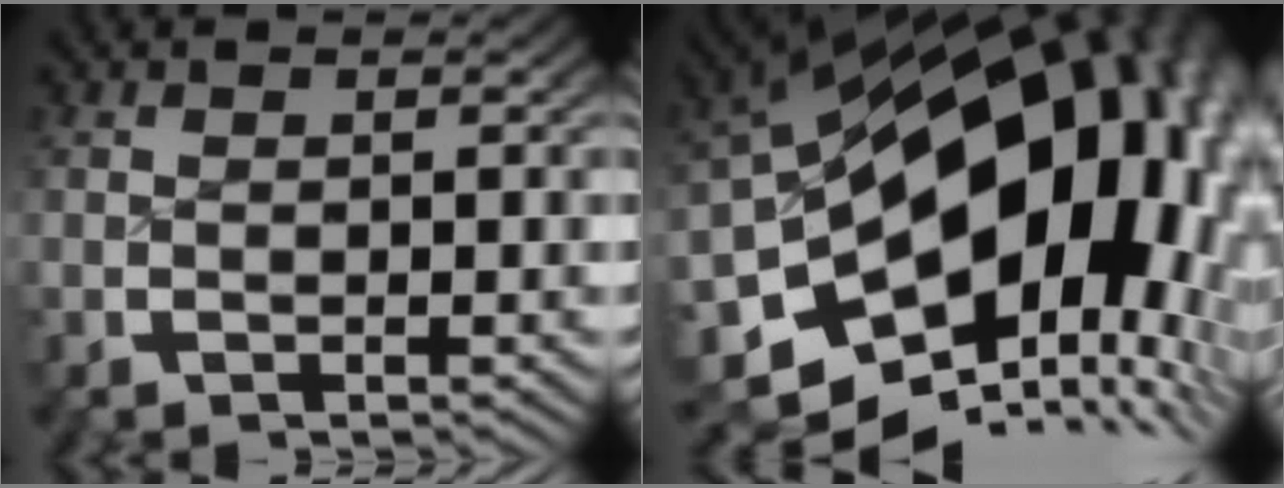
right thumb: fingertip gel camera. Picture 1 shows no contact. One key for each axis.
{"total": 27.3, "fx": -2.0, "fy": 17.6, "fz": 20.8, "tx": -0.311, "ty": -0.040, "tz": -0.015}